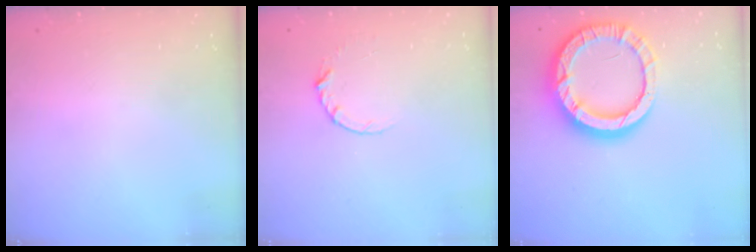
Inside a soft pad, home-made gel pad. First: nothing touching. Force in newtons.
{"total": 3.7, "press": 3.7, "slide": 0.5}
{"total": 17.2, "press": 17.1, "slide": 1.9}